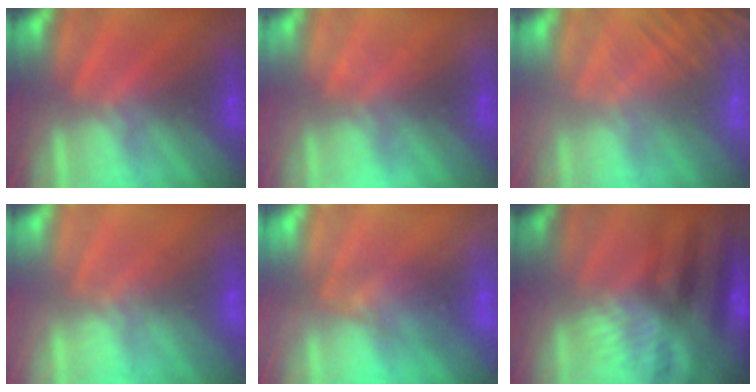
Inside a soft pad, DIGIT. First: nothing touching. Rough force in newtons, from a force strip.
{"total": 2.3}
{"total": 5.5}
{"total": 9.1}
{"total": 2.4}
{"total": 7.6}